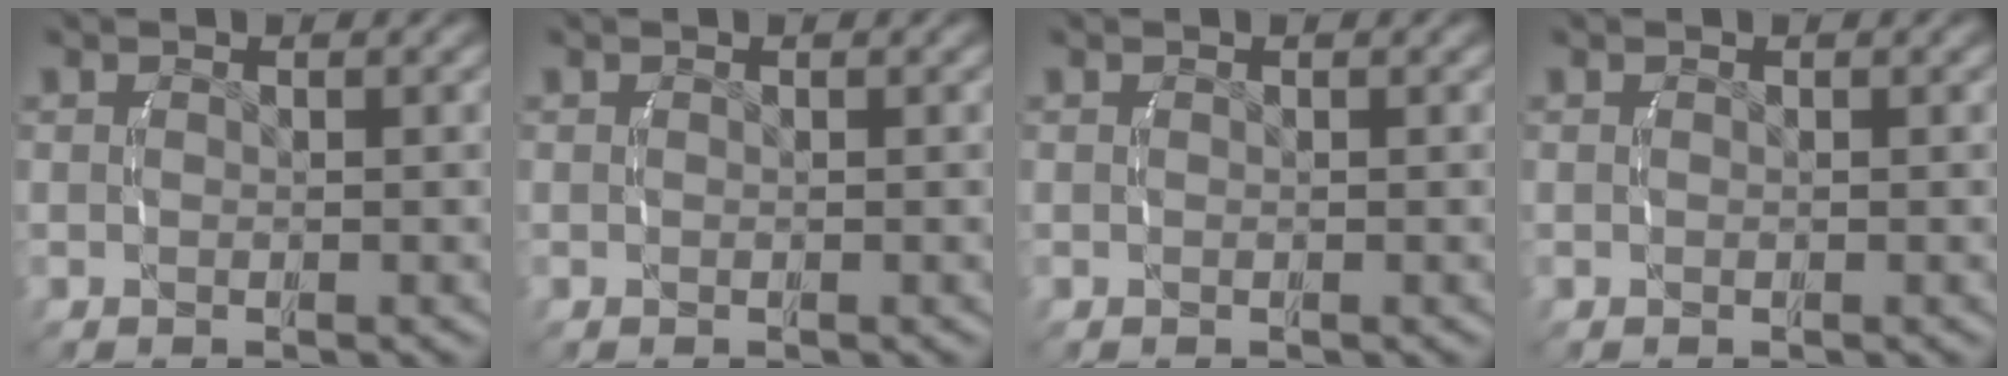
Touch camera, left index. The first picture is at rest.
{"total": 0.0}
{"total": 0.0}
{"total": 0.0}